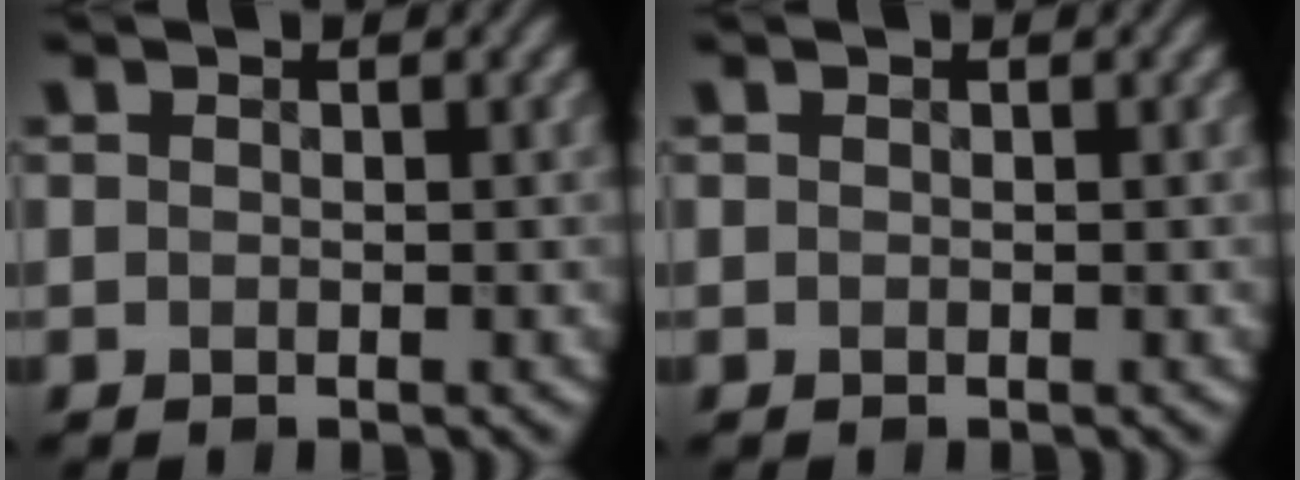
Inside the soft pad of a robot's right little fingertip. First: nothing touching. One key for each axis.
{"total": 0.0}